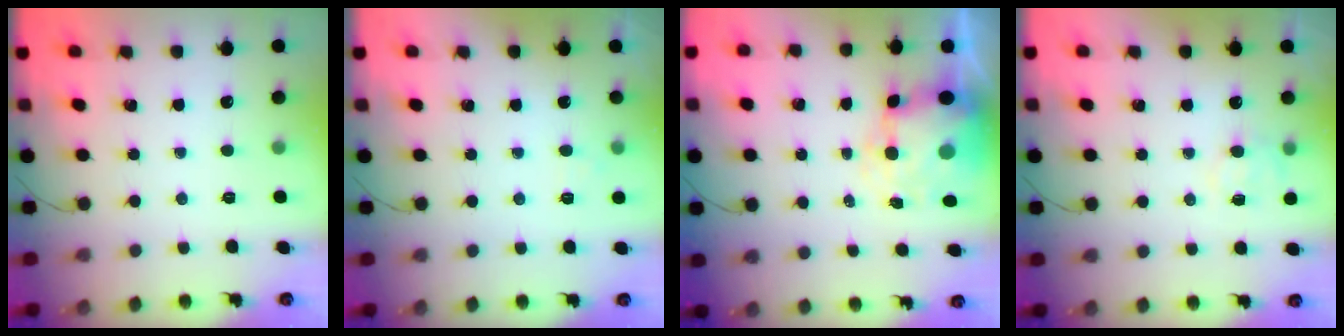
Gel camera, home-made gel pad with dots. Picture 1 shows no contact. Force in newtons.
{"total": 3.5, "press": 3.3, "slide": 1.0}
{"total": 8.9, "press": 8.7, "slide": 2.0}
{"total": 6.3, "press": 6.1, "slide": 1.6}